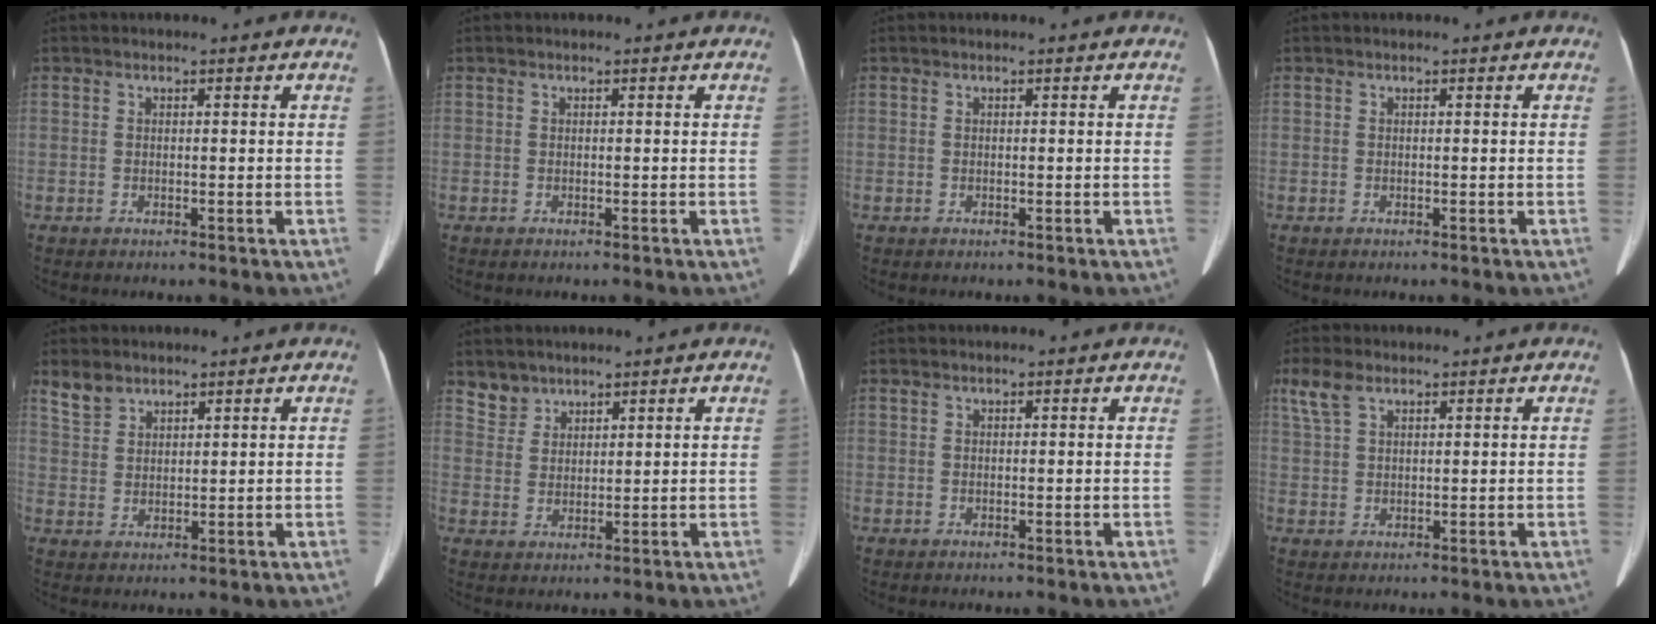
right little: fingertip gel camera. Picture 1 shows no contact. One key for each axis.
{"total": 0.0}
{"total": 0.0}
{"total": 0.0}
{"total": 3.8, "fx": 3.1, "fy": 1.8, "fz": 1.0, "tx": -0.023, "ty": 0.012, "tz": 0.068}
{"total": 3.3, "fx": 2.8, "fy": 1.7, "fz": -0.3, "tx": 0.012, "ty": 0.008, "tz": 0.053}
{"total": 0.0}
{"total": 4.0, "fx": 2.7, "fy": 1.8, "fz": 2.4, "tx": -0.064, "ty": 0.019, "tz": 0.062}